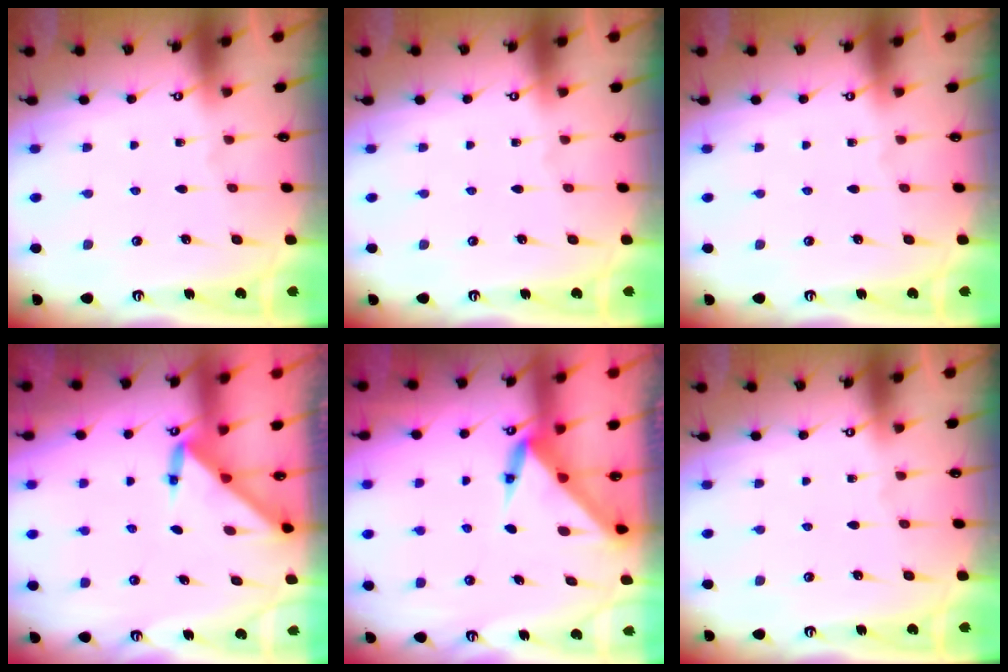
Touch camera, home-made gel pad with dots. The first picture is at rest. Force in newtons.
{"total": 0.0}
{"total": 0.0}
{"total": 3.0, "press": 3.0, "slide": 0.3}
{"total": 3.5, "press": 3.5, "slide": 0.1}
{"total": 0.0}